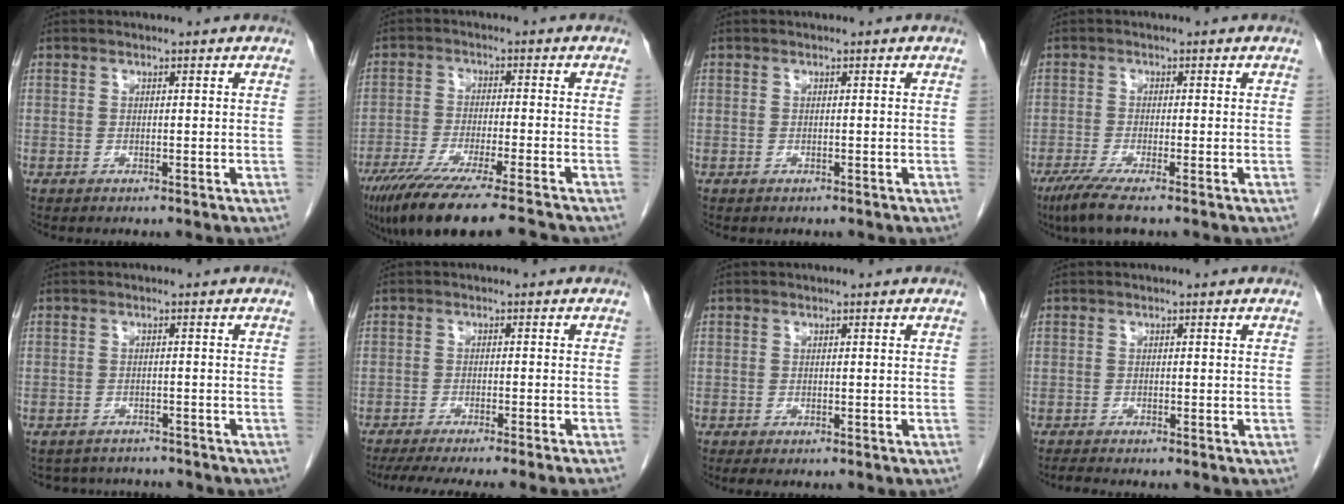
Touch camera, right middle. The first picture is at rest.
{"total": 15.2, "force": [-12.4, -0.2, 8.8], "torque": [-0.145, -0.050, -0.201]}
{"total": 0.0}
{"total": 4.5, "force": [-3.1, 0.0, 3.3], "torque": [-0.065, -0.015, -0.061]}
{"total": 6.2, "force": [-5.9, 1.8, 0.5], "torque": [-0.003, 0.010, -0.073]}
{"total": 13.1, "force": [-11.4, -1.1, 6.5], "torque": [-0.075, -0.032, -0.161]}
{"total": 1.1, "force": [-0.8, 0.4, 0.7], "torque": [-0.013, -0.004, -0.007]}
{"total": 1.1, "force": [-1.0, -0.3, 0.3], "torque": [-0.018, -0.009, -0.019]}